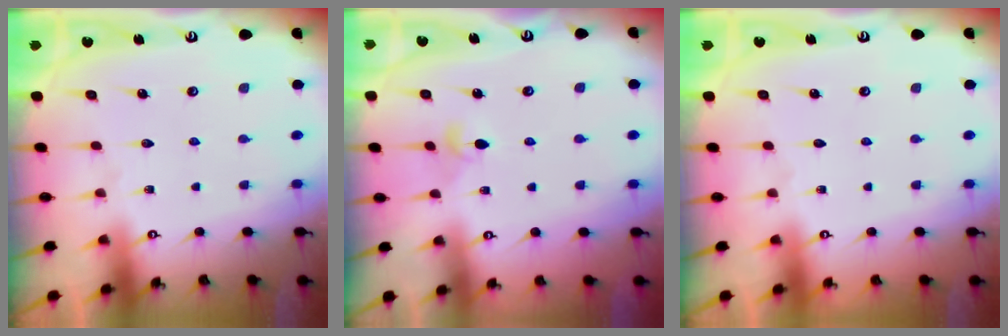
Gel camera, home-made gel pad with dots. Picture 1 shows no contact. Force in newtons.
{"total": 3.3, "press": 3.2, "slide": 0.8}
{"total": 0.0}